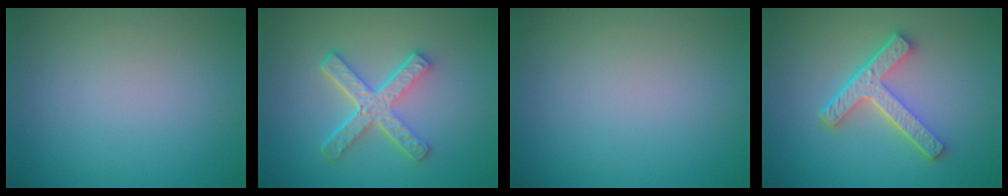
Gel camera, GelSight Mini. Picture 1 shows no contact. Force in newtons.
{"total": 5.3, "press": 3.7, "slide": 3.8}
{"total": 0.0}
{"total": 5.0, "press": 3.7, "slide": 3.4}